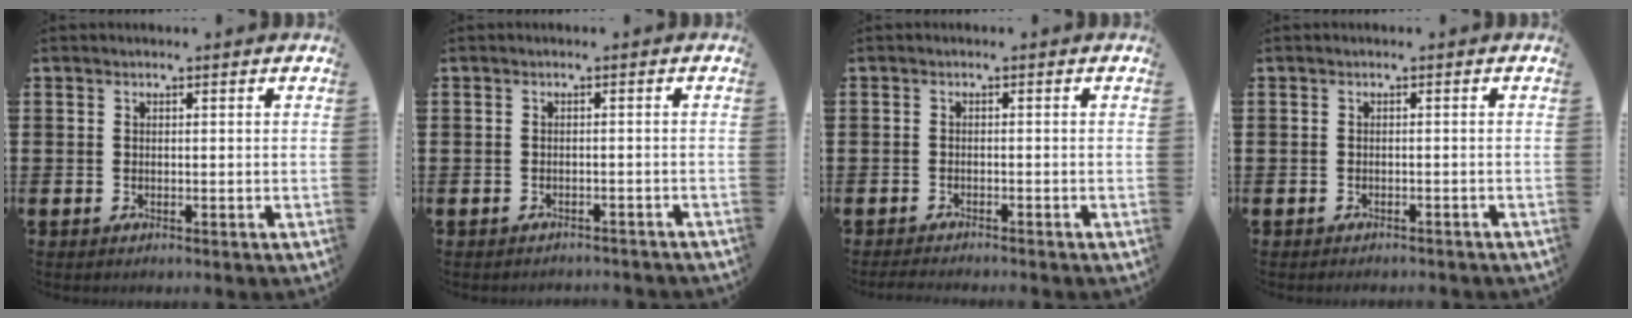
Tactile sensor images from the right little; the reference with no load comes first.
{"total": 0.5, "force": [-0.5, 0.1, 0.0], "torque": [-0.003, 0.002, -0.010]}
{"total": 1.1, "force": [-1.1, 0.0, 0.3], "torque": [-0.005, 0.000, -0.022]}
{"total": 0.0}